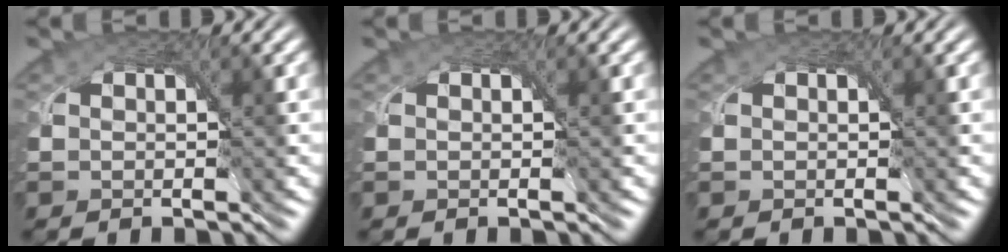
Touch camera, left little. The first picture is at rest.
{"total": 0.0}
{"total": 0.0}